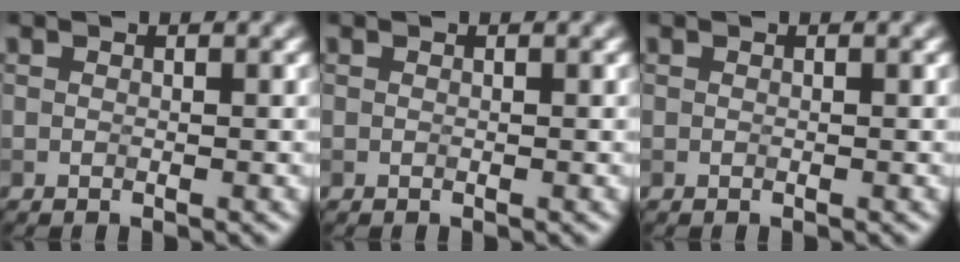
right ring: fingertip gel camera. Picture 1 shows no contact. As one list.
[{"total": 0.0}, {"total": 0.0}]